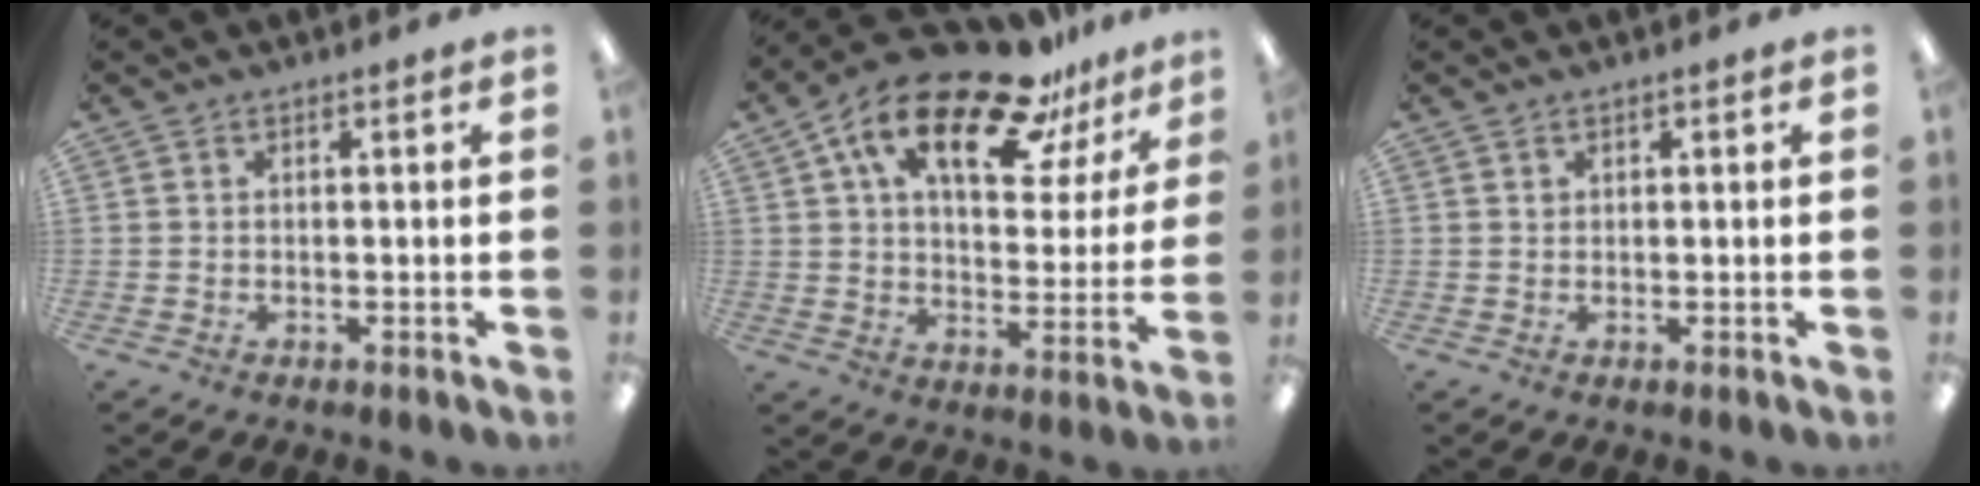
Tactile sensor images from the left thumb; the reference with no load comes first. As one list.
[{"total": 20.7, "force": [12.9, 8.8, 13.7], "torque": [-0.230, -0.067, 0.217]}, {"total": 0.7, "force": [0.4, 0.6, 0.1], "torque": [-0.003, 0.002, 0.008]}]